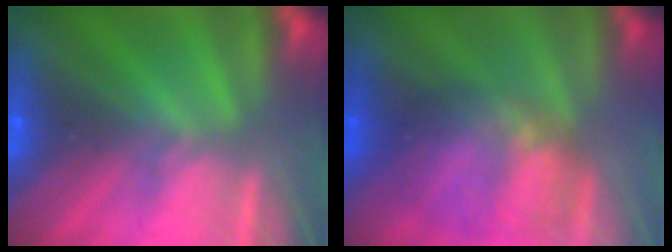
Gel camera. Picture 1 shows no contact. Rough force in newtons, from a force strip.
{"total": 8.2}